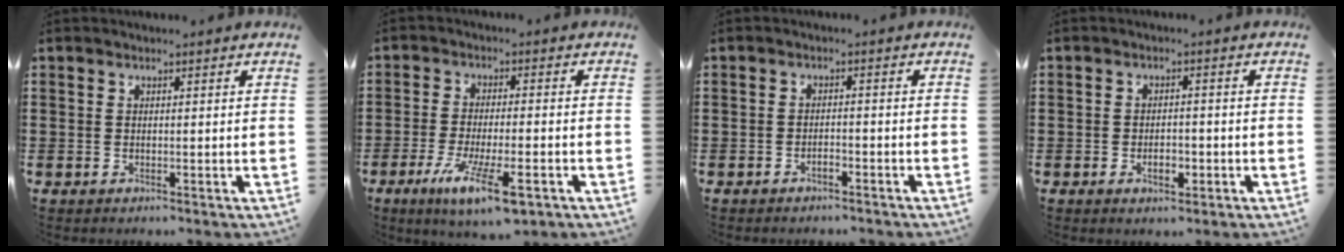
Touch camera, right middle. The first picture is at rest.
{"total": 8.7, "force": [-4.6, 2.1, 7.1], "torque": [-0.135, -0.009, -0.079]}
{"total": 1.5, "force": [-1.3, 0.4, 0.6], "torque": [-0.017, -0.001, -0.024]}
{"total": 3.1, "force": [-1.2, 1.6, 2.4], "torque": [-0.036, 0.000, -0.024]}